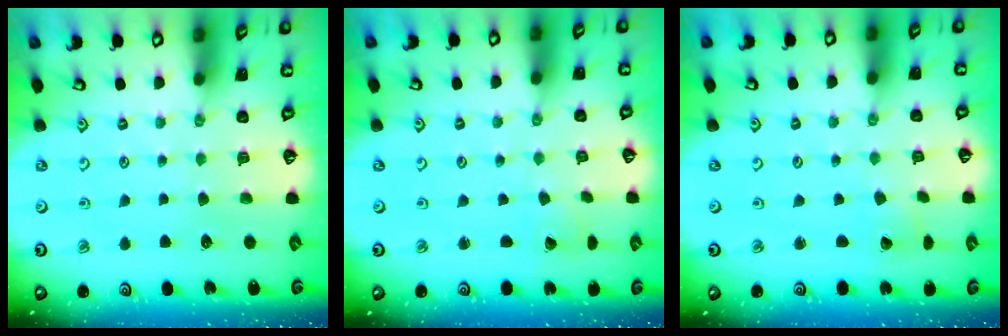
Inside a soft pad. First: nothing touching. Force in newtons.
{"total": 2.1, "press": 2.1, "slide": 0.1}
{"total": 2.0, "press": 2.0, "slide": 0.2}